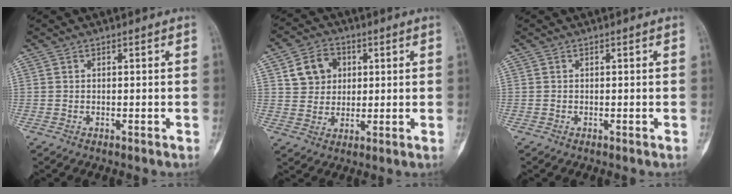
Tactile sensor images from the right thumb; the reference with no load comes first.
{"total": 8.1, "force": [2.5, 6.8, 3.6], "torque": [-0.029, -0.004, 0.045]}
{"total": 0.0}